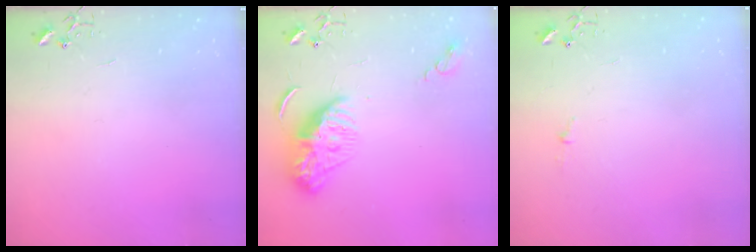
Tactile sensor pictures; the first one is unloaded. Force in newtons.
{"total": 10.0, "press": 10.0, "slide": 0.9}
{"total": 3.1, "press": 3.1, "slide": 0.4}